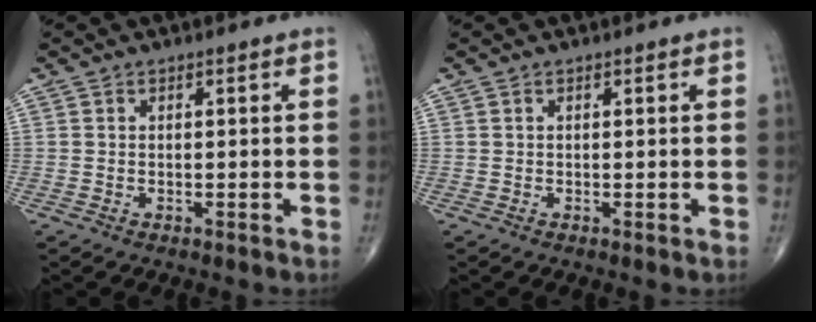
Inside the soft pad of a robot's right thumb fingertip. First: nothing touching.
{"total": 0.0}